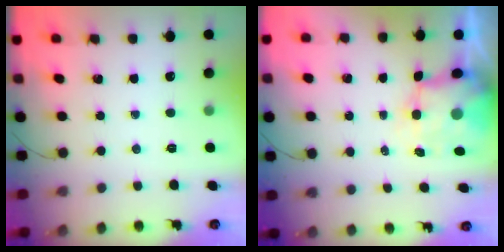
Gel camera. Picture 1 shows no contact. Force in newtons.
{"total": 6.1, "press": 5.8, "slide": 2.1}